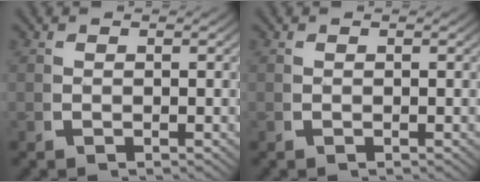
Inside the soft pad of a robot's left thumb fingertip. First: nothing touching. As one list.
[{"total": 0.0}]